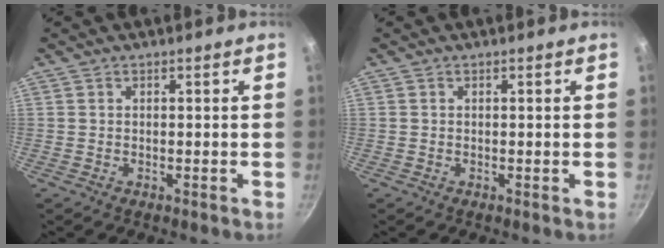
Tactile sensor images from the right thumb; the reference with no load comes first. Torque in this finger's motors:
{"motor_torque": [2.55, 2.45, 0.92, -0.58, 0.38]}